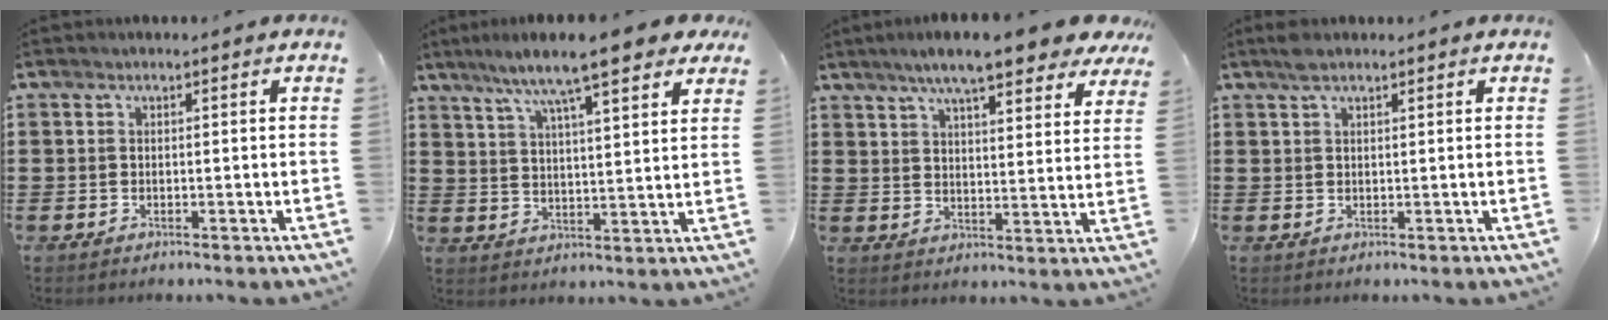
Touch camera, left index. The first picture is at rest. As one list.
[{"total": 9.7, "force": [7.7, 1.0, 5.8], "torque": [-0.133, -0.024, 0.129]}, {"total": 8.9, "force": [7.4, 0.9, 5.0], "torque": [-0.102, -0.020, 0.127]}, {"total": 2.0, "force": [1.5, 0.6, 1.3], "torque": [-0.028, 0.003, 0.027]}]